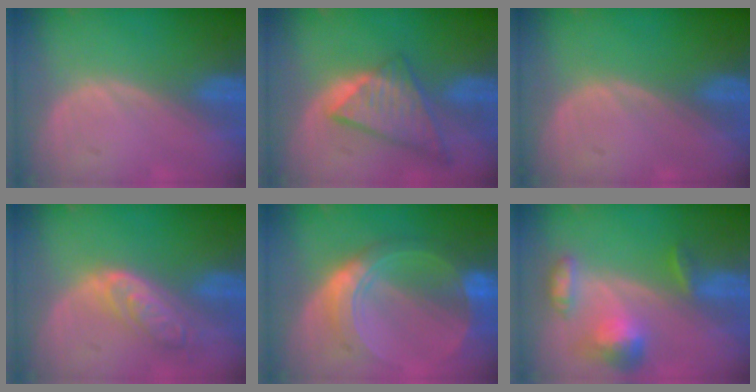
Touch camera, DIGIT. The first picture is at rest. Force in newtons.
{"total": 8.9, "press": 7.7, "slide": 4.4}
{"total": 0.0}
{"total": 6.2, "press": 5.6, "slide": 2.7}
{"total": 8.4, "press": 8.3, "slide": 0.7}
{"total": 7.0, "press": 6.6, "slide": 2.5}